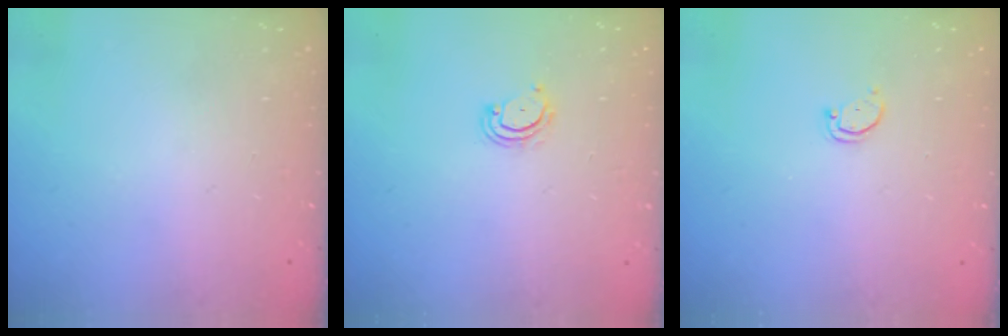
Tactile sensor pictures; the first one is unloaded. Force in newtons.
{"total": 3.9, "press": 3.9, "slide": 0.3}
{"total": 1.8, "press": 1.8, "slide": 0.1}